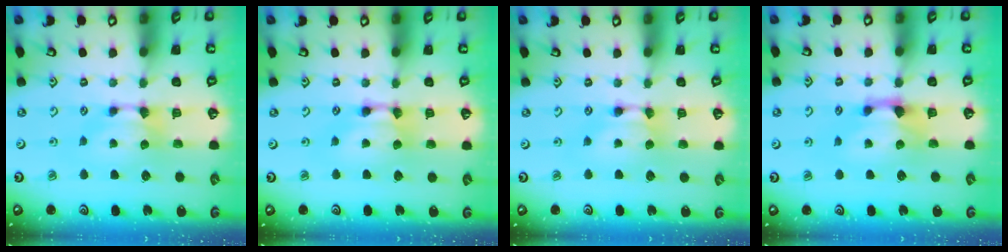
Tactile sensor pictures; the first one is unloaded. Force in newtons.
{"total": 2.2, "press": 2.2, "slide": 0.1}
{"total": 1.7, "press": 1.7, "slide": 0.1}
{"total": 2.3, "press": 1.8, "slide": 1.4}